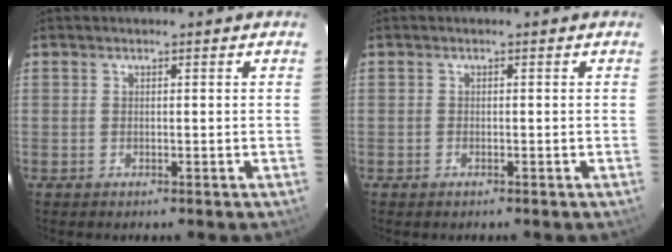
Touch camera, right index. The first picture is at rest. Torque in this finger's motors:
{"motor_torque": [0.03, -0.05, -0.01, -0.02]}